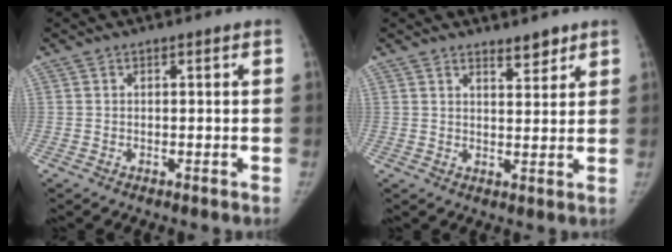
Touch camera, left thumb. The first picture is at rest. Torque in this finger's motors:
{"motor_torque": [-0.19, -0.10, -0.11, 0.15, 0.00]}